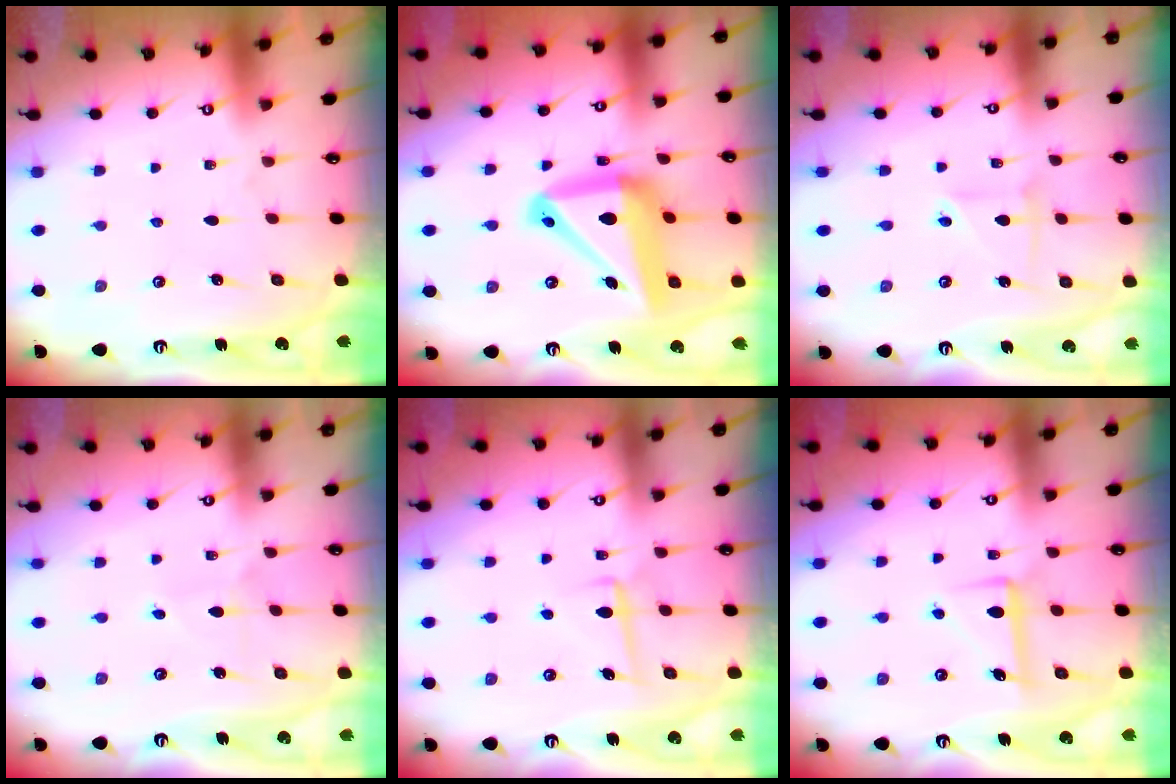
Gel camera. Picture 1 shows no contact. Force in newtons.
{"total": 18.6, "press": 18.4, "slide": 2.5}
{"total": 2.8, "press": 2.7, "slide": 0.9}
{"total": 5.4, "press": 5.4, "slide": 0.3}
{"total": 5.7, "press": 5.5, "slide": 1.4}
{"total": 6.4, "press": 6.3, "slide": 0.7}